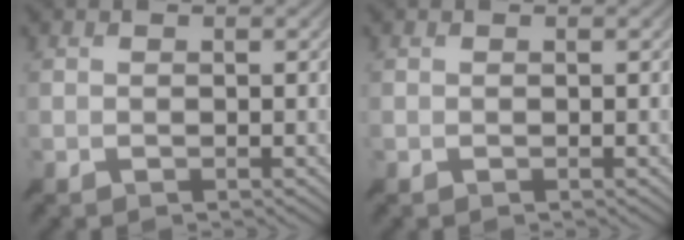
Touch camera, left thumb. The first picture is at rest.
{"total": 0.0}